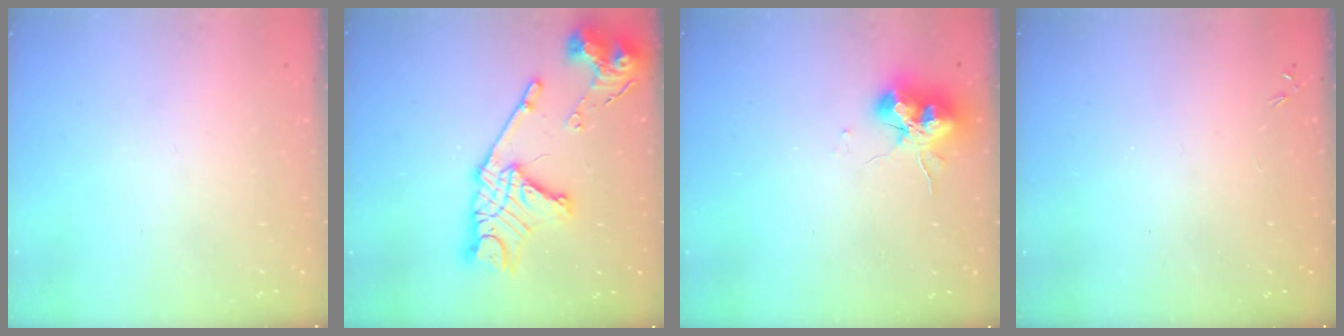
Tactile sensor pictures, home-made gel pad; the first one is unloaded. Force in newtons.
{"total": 20.2, "press": 20.1, "slide": 2.0}
{"total": 13.8, "press": 13.7, "slide": 1.3}
{"total": 0.0}